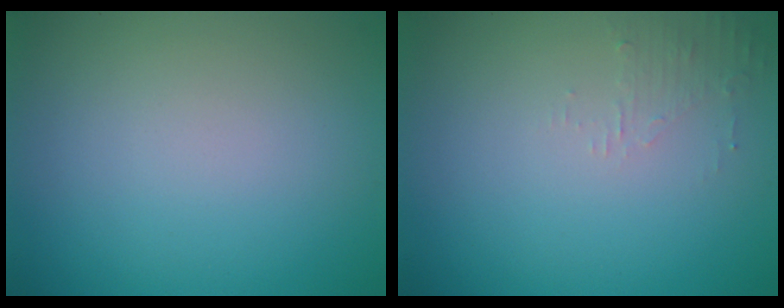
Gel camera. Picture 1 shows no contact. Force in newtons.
{"total": 1.3, "press": 1.2, "slide": 0.3}